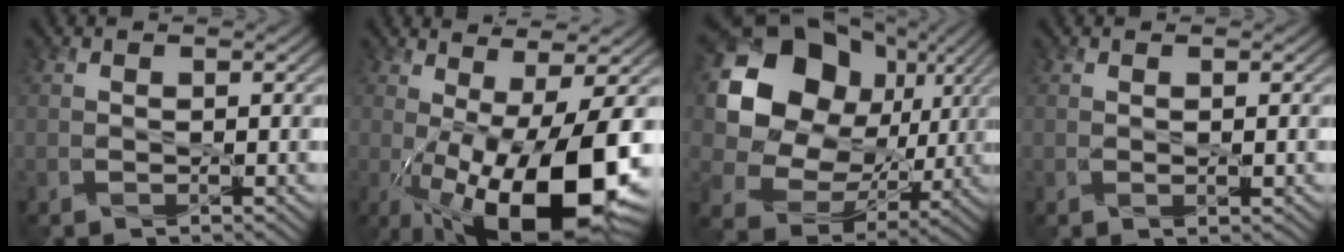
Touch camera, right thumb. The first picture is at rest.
{"total": 17.2, "force": [-4.3, 5.9, 15.6], "torque": [-0.257, -0.021, -0.057]}
{"total": 17.5, "force": [4.5, 14.2, 9.2], "torque": [-0.208, 0.011, 0.092]}
{"total": 0.8, "force": [-0.1, 0.3, 0.7], "torque": [-0.012, -0.003, 0.001]}